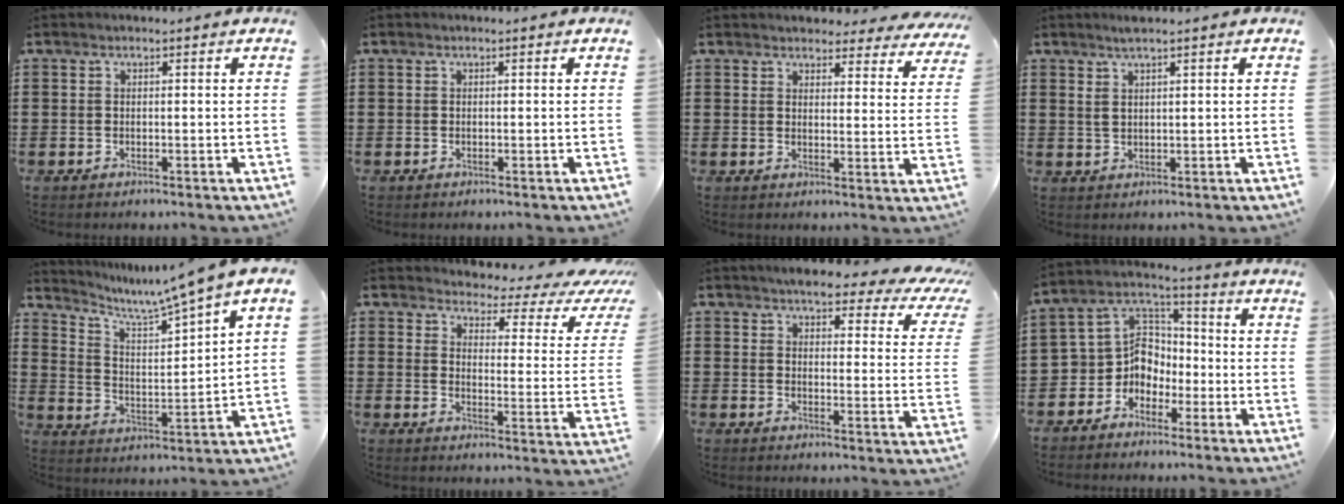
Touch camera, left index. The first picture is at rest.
{"total": 0.0}
{"total": 4.0, "force": [3.9, 0.7, 0.6], "torque": [-0.019, -0.016, 0.069]}
{"total": 2.2, "force": [1.5, 0.4, 1.6], "torque": [-0.034, 0.003, 0.026]}
{"total": 6.1, "force": [5.2, -1.3, 2.9], "torque": [-0.080, -0.046, 0.077]}
{"total": 3.6, "force": [3.1, 0.9, 1.6], "torque": [-0.038, -0.030, 0.043]}
{"total": 5.2, "force": [4.5, 1.1, 2.3], "torque": [-0.057, -0.025, 0.075]}
{"total": 7.2, "force": [-3.3, 6.2, 1.3], "torque": [-0.064, 0.003, -0.071]}